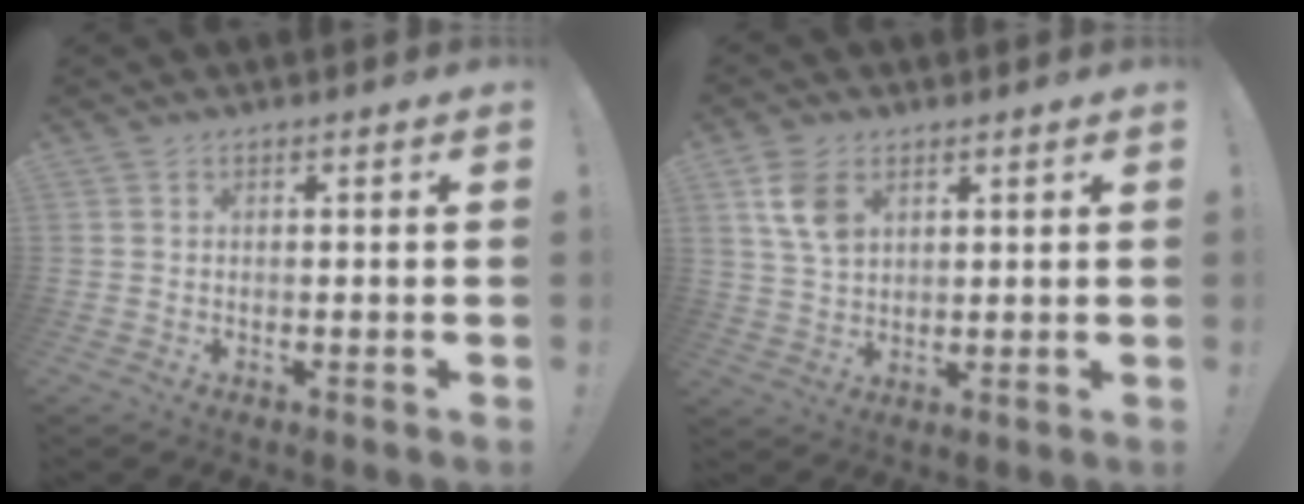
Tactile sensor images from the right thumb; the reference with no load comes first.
{"total": 8.2, "force": [3.4, 5.5, 5.1], "torque": [-0.096, -0.003, 0.068]}